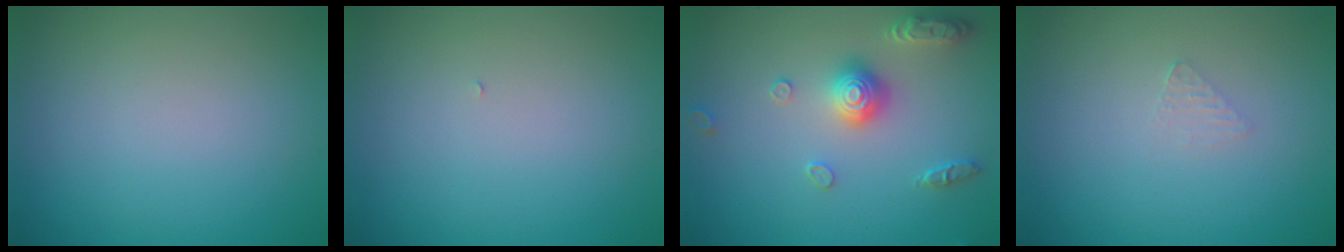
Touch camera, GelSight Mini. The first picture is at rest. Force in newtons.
{"total": 0.0}
{"total": 3.2, "press": 3.2, "slide": 0.4}
{"total": 0.8, "press": 0.8, "slide": 0.1}